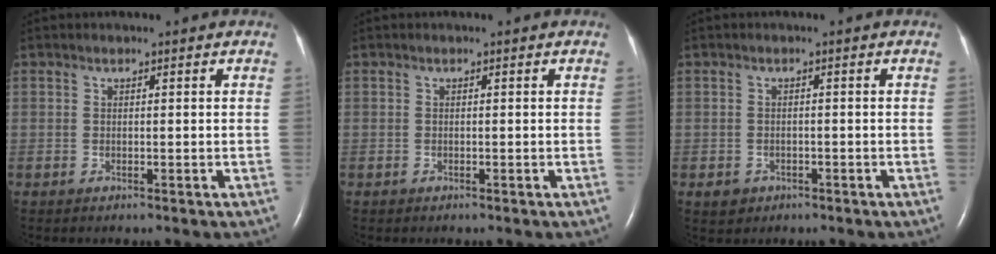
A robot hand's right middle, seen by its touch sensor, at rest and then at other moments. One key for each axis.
{"total": 0.0}
{"total": 2.1, "fx": -1.1, "fy": 1.8, "fz": 0.4, "tx": -0.004, "ty": 0.006, "tz": -0.010}